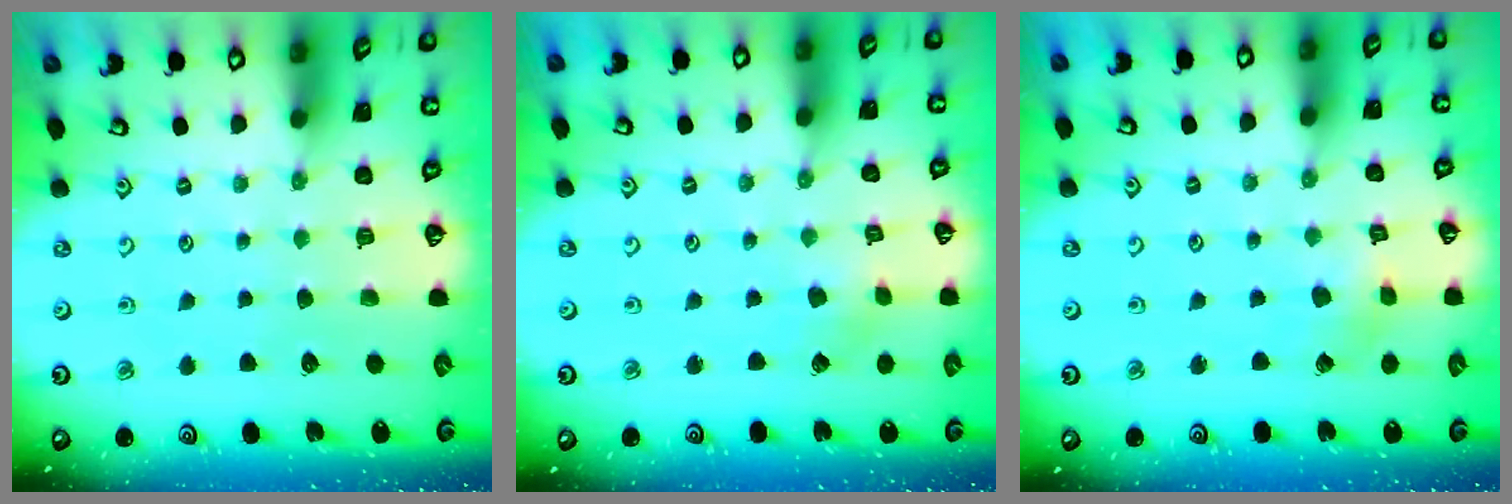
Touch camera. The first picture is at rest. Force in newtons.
{"total": 1.5, "press": 1.5, "slide": 0.2}
{"total": 2.7, "press": 2.7, "slide": 0.3}